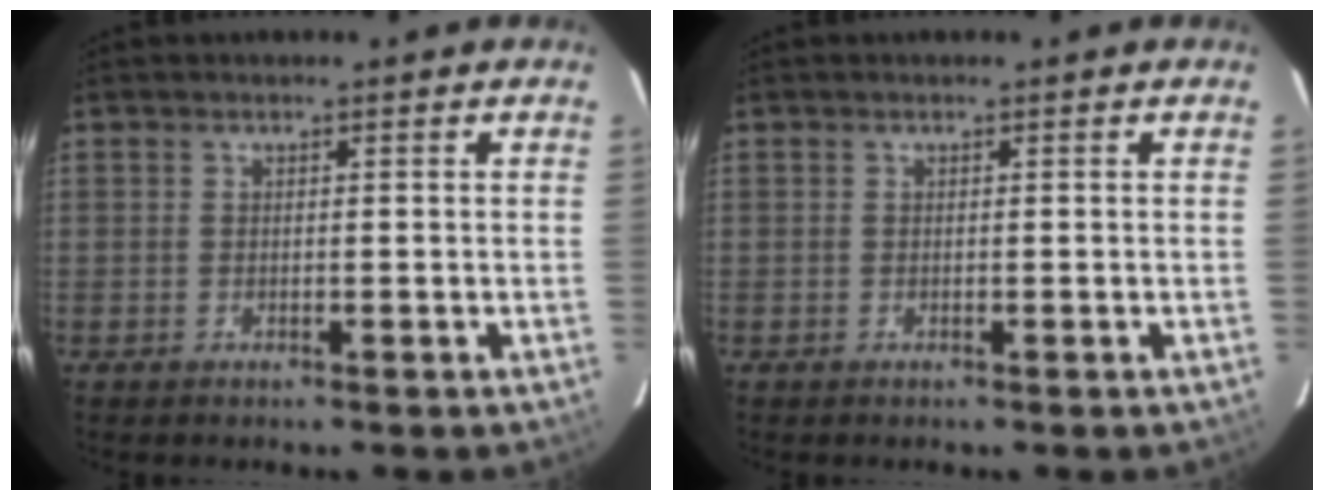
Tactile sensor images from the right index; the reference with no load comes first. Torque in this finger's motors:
{"motor_torque": [0.00, 0.00, 0.00, 0.00]}